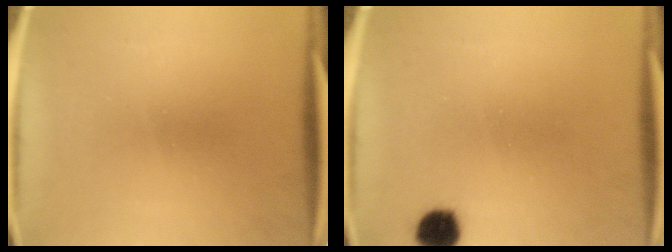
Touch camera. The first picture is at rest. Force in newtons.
{"total": 4.9}